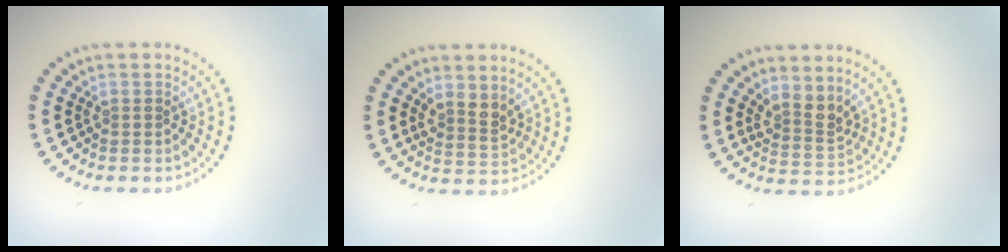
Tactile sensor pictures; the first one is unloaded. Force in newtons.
{"total": 2.2, "press": 1.7, "slide": 1.4}
{"total": 2.4, "press": 1.8, "slide": 1.6}